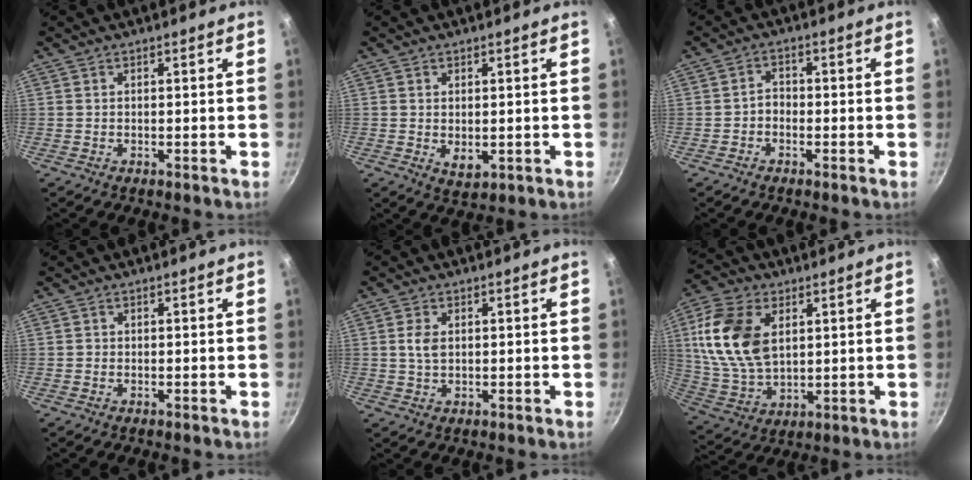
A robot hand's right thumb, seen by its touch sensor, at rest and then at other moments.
{"total": 3.2, "force": [0.0, 2.0, 2.5], "torque": [-0.040, -0.013, 0.004]}
{"total": 2.3, "force": [-1.1, 1.7, 1.1], "torque": [-0.011, 0.020, -0.025]}
{"total": 0.0}
{"total": 3.2, "force": [0.6, 2.0, 2.4], "torque": [-0.047, 0.000, 0.010]}
{"total": 16.3, "force": [4.1, 10.1, 12.0], "torque": [-0.222, -0.009, 0.087]}